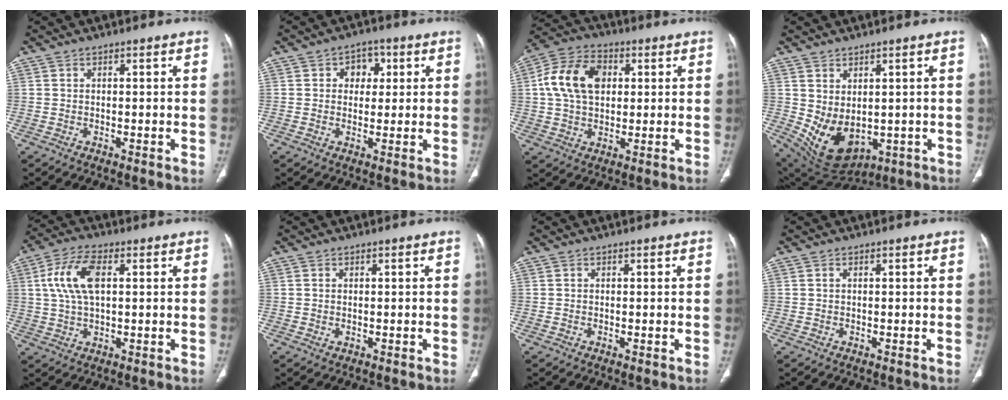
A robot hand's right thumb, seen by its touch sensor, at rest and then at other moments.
{"total": 4.8, "force": [1.3, 3.8, 2.6], "torque": [-0.005, 0.002, 0.013]}
{"total": 13.1, "force": [2.4, 9.0, 9.1], "torque": [-0.158, 0.016, 0.037]}
{"total": 11.0, "force": [-0.6, 7.4, 8.1], "torque": [-0.127, -0.009, 0.029]}
{"total": 10.2, "force": [2.2, 5.2, 8.4], "torque": [-0.173, 0.012, 0.042]}
{"total": 0.5, "force": [0.0, 0.4, 0.3], "torque": [-0.009, -0.002, 0.002]}
{"total": 0.0}
{"total": 0.0}